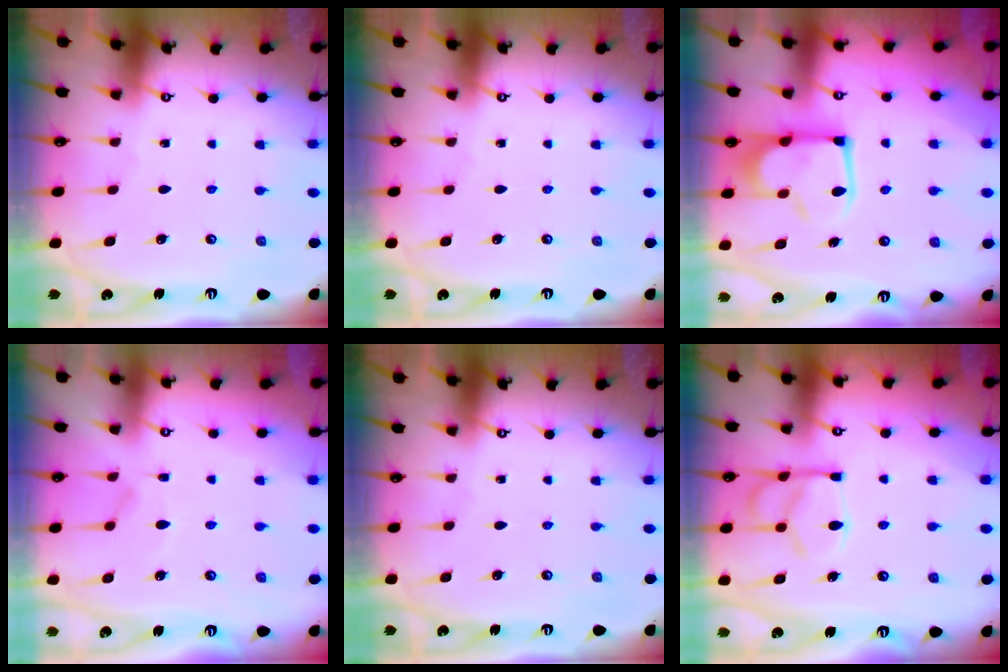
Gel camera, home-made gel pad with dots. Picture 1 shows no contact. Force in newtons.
{"total": 0.0}
{"total": 7.2, "press": 7.0, "slide": 1.4}
{"total": 1.0, "press": 0.2, "slide": 0.9}
{"total": 0.0}
{"total": 13.1, "press": 13.1, "slide": 1.4}